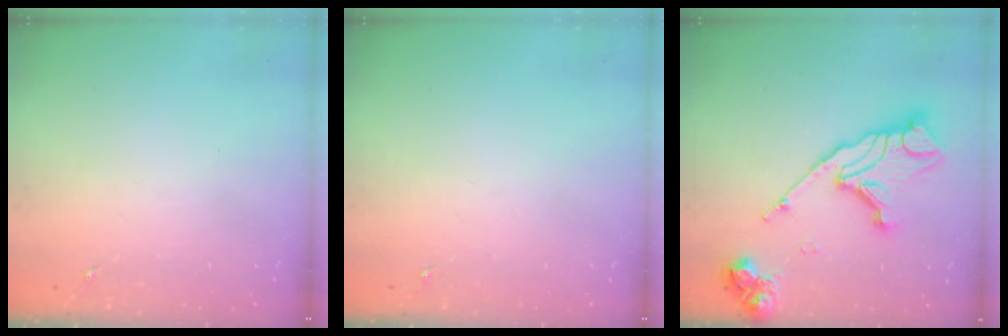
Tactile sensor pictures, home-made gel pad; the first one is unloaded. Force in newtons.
{"total": 0.0}
{"total": 19.5, "press": 19.4, "slide": 2.1}